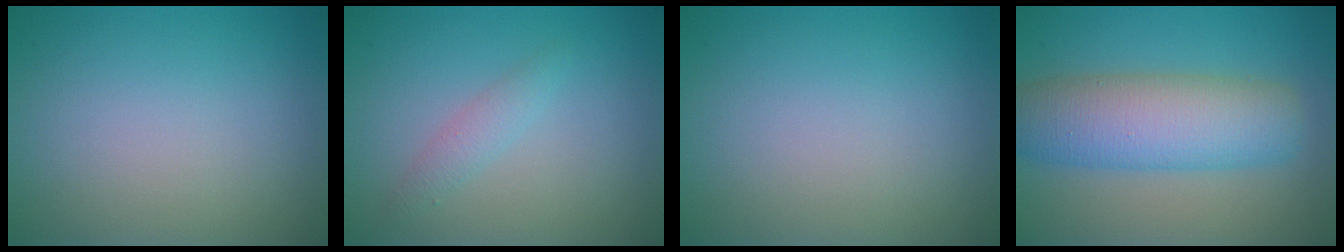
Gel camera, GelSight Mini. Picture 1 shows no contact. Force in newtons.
{"total": 1.4, "press": 1.4, "slide": 0.1}
{"total": 0.0}
{"total": 7.6, "press": 7.6, "slide": 0.2}